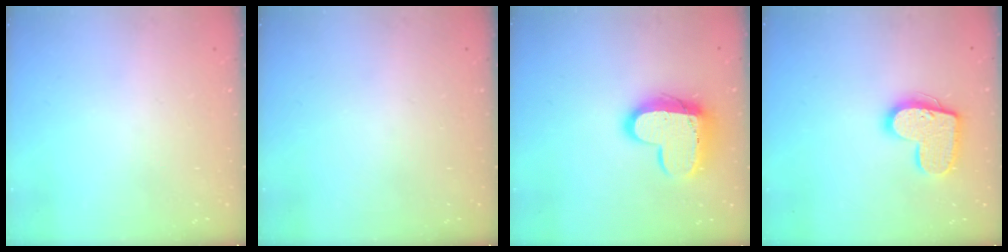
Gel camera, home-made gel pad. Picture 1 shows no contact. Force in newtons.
{"total": 0.0}
{"total": 14.4, "press": 14.4, "slide": 1.1}
{"total": 15.7, "press": 15.6, "slide": 0.9}